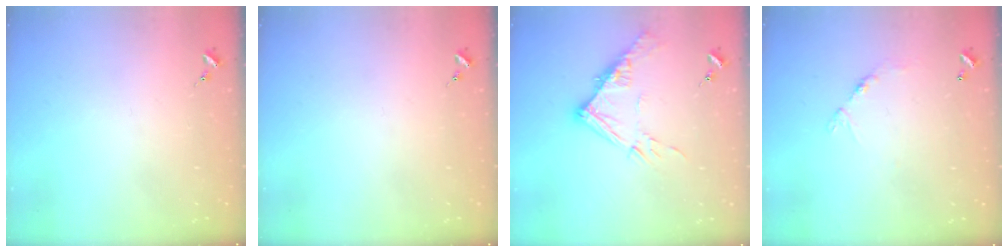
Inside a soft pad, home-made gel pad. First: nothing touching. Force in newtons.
{"total": 0.0}
{"total": 13.2, "press": 13.2, "slide": 1.2}
{"total": 5.9, "press": 5.9, "slide": 0.4}